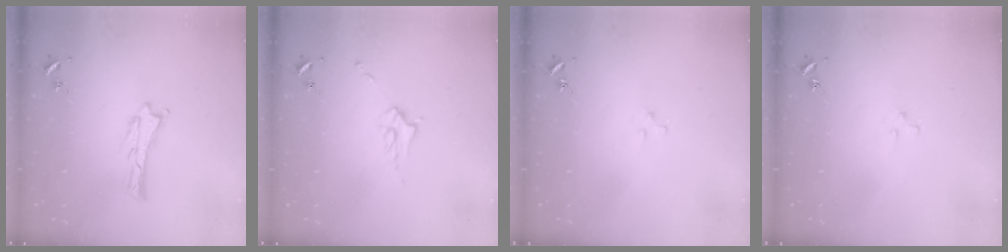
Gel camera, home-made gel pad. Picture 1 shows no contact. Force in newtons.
{"total": 2.9, "press": 2.9, "slide": 0.4}
{"total": 1.8, "press": 1.8, "slide": 0.1}
{"total": 1.8, "press": 1.8, "slide": 0.1}